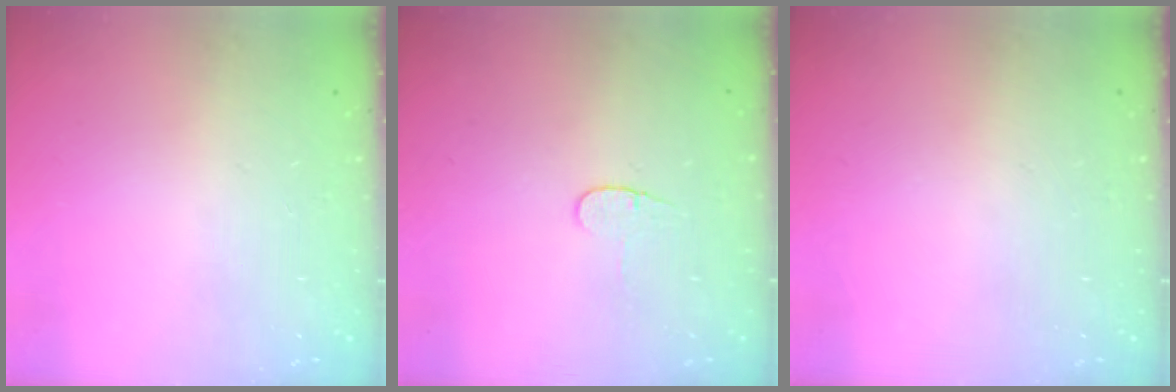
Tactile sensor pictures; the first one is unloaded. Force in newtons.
{"total": 3.7, "press": 3.6, "slide": 0.4}
{"total": 0.0}